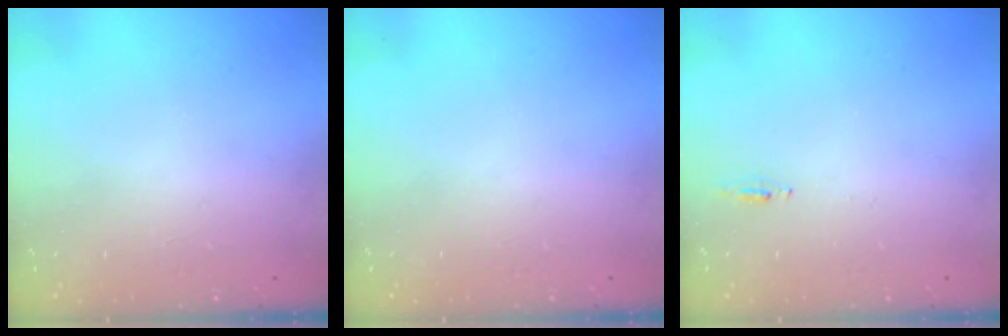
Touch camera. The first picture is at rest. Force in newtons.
{"total": 0.0}
{"total": 4.4, "press": 4.1, "slide": 1.5}